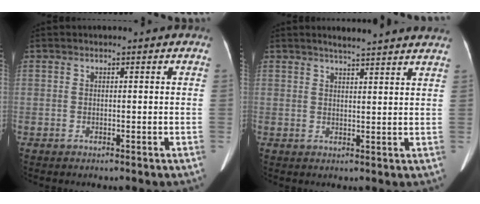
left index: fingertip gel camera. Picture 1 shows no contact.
{"total": 10.0, "force": [9.1, 0.1, 4.2], "torque": [-0.056, 0.013, 0.099]}